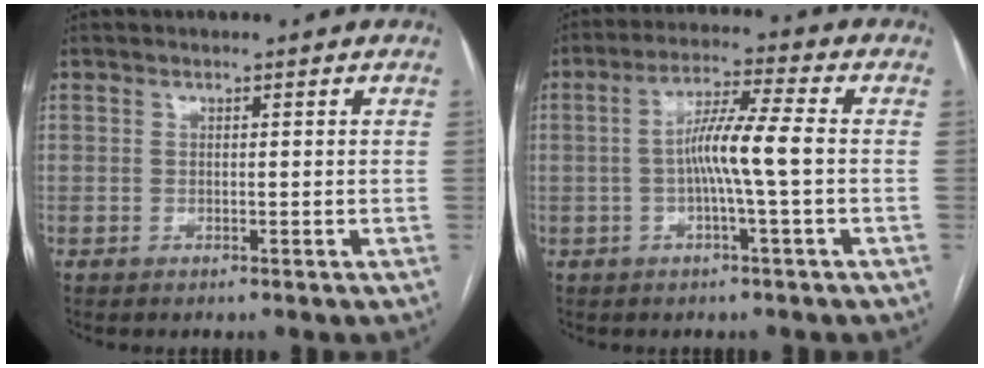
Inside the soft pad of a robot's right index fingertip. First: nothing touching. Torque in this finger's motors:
{"motor_torque": [1.11, -0.05, 0.71, 0.17]}